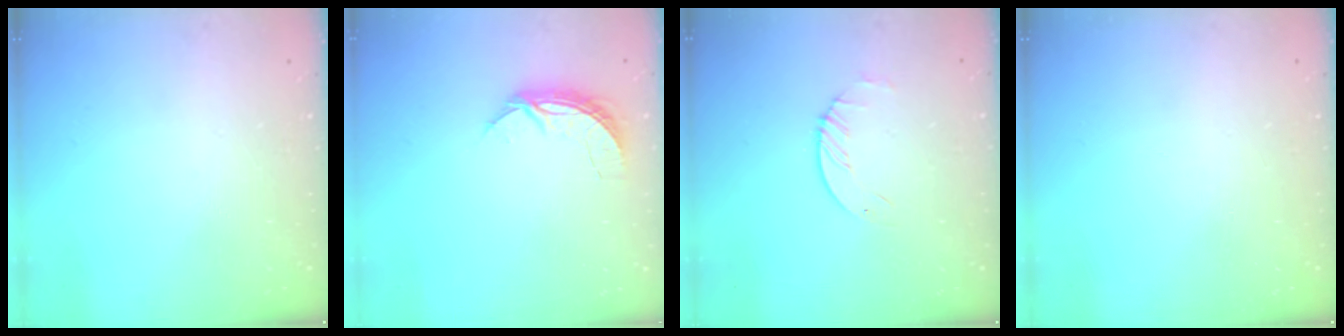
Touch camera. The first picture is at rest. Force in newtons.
{"total": 5.6, "press": 5.6, "slide": 0.5}
{"total": 1.6, "press": 1.6, "slide": 0.2}
{"total": 0.0}